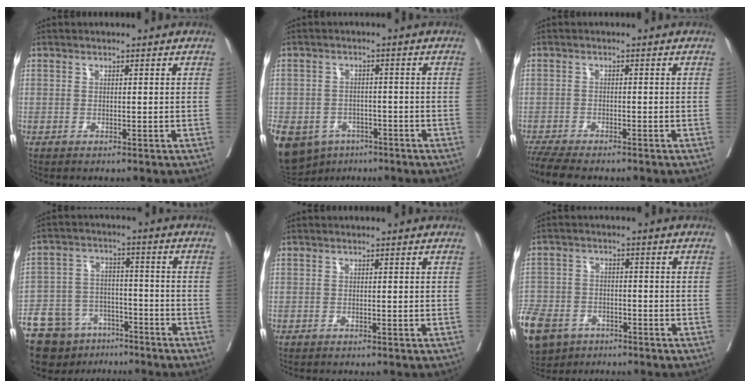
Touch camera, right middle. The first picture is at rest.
{"total": 18.1, "force": [-9.4, 13.6, 7.3], "torque": [-0.227, -0.012, -0.131]}
{"total": 7.8, "force": [-6.8, 1.3, 3.6], "torque": [-0.061, -0.014, -0.112]}
{"total": 17.1, "force": [-13.0, 9.0, 6.5], "torque": [-0.153, 0.009, -0.207]}
{"total": 0.7, "force": [-0.6, 0.1, 0.2], "torque": [-0.009, -0.003, -0.012]}
{"total": 19.8, "force": [-11.3, 13.8, 8.8], "torque": [-0.296, -0.023, -0.184]}